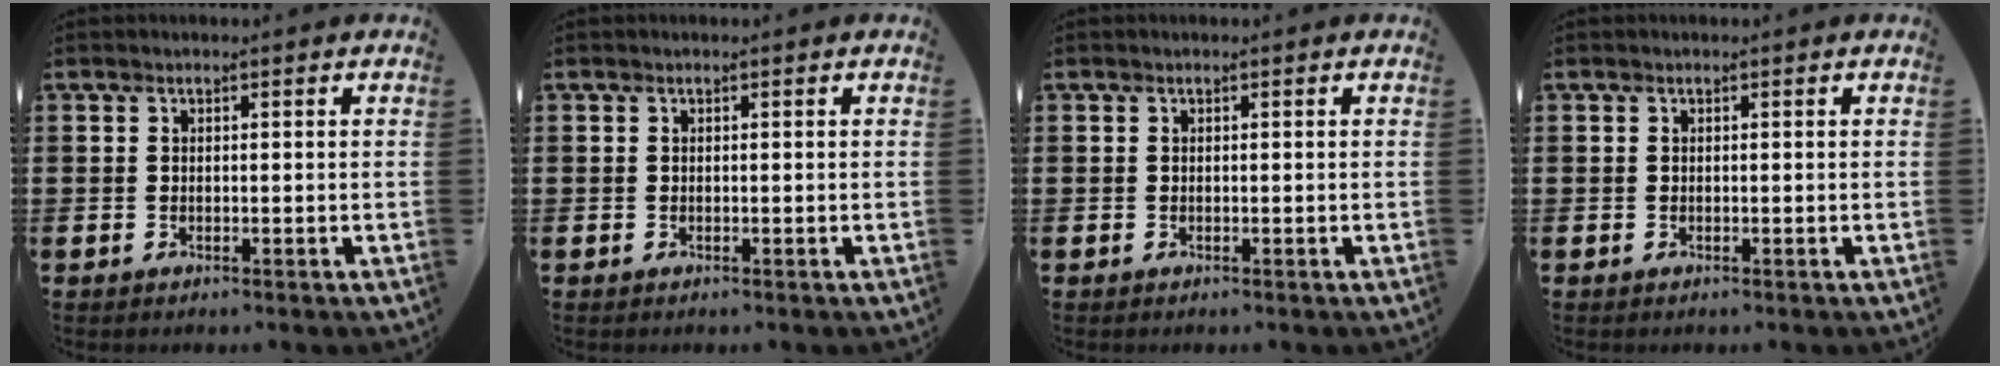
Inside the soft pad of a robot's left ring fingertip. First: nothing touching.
{"total": 0.0}
{"total": 0.0}
{"total": 0.0}